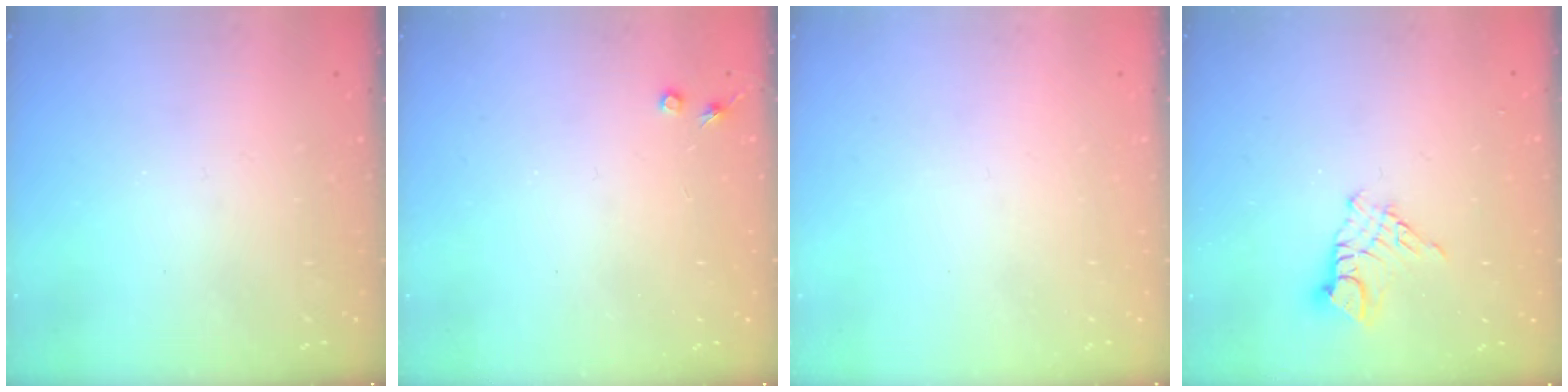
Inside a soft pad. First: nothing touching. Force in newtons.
{"total": 3.1, "press": 3.1, "slide": 0.6}
{"total": 0.0}
{"total": 7.8, "press": 7.8, "slide": 0.8}